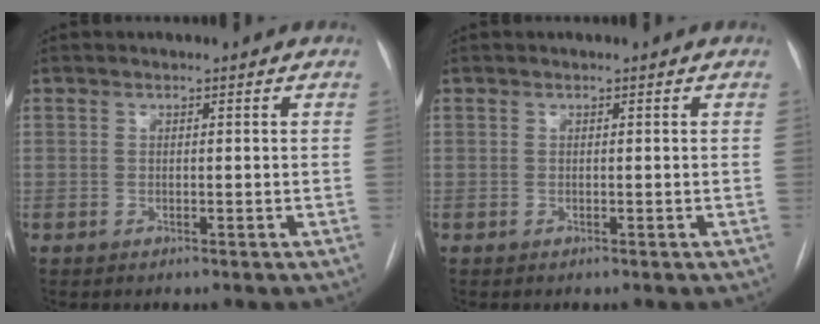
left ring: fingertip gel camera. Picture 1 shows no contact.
{"total": 0.0}